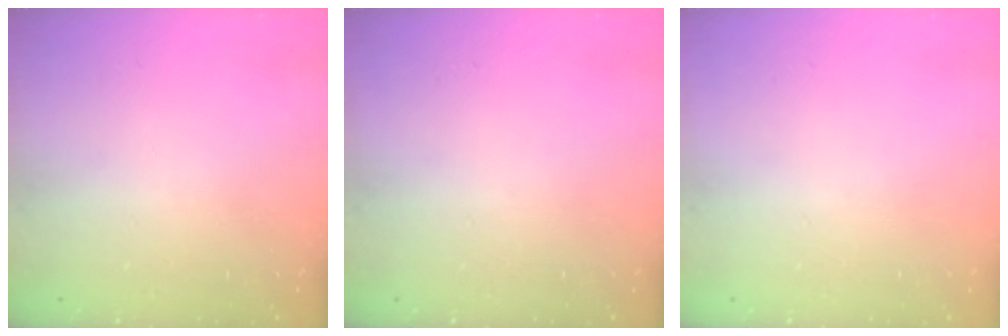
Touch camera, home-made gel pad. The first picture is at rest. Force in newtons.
{"total": 0.0}
{"total": 0.0}